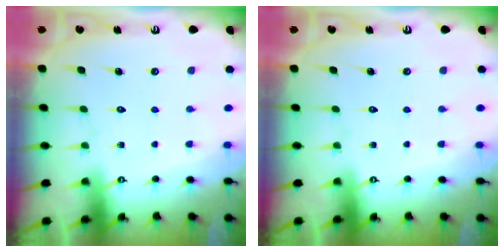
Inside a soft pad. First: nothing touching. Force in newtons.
{"total": 0.0}